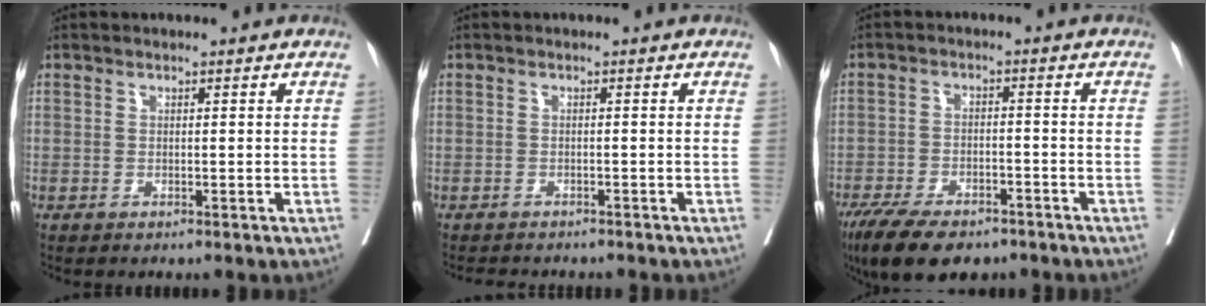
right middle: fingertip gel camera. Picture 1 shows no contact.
{"total": 4.2, "force": [-3.7, 1.6, 1.1], "torque": [-0.012, -0.003, -0.050]}
{"total": 12.3, "force": [-9.1, 5.1, 6.6], "torque": [-0.113, -0.008, -0.142]}